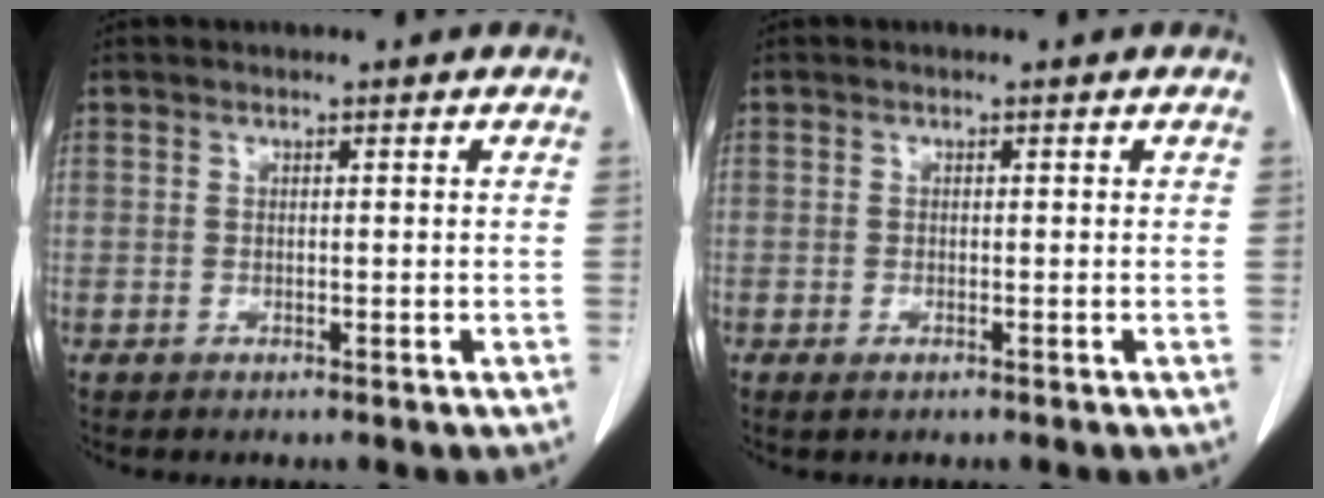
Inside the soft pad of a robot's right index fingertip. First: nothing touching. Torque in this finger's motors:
{"motor_torque": [0.12, -0.10, -0.03, 0.00]}